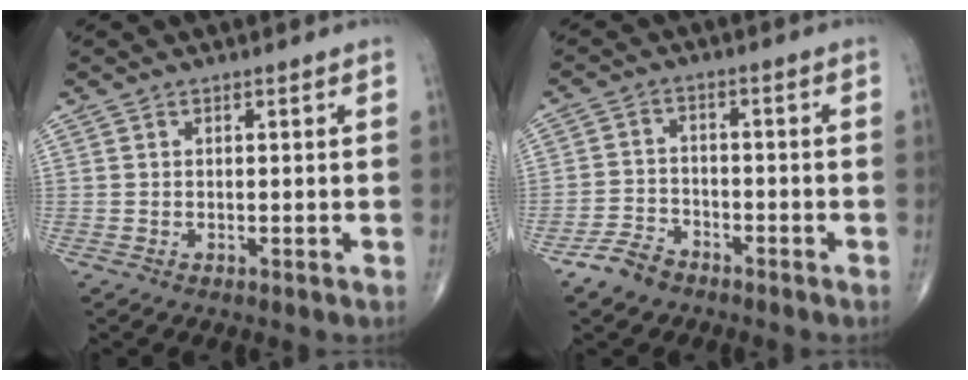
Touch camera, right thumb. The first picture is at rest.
{"total": 5.3, "force": [-3.9, 3.0, 1.7], "torque": [-0.031, 0.018, -0.077]}